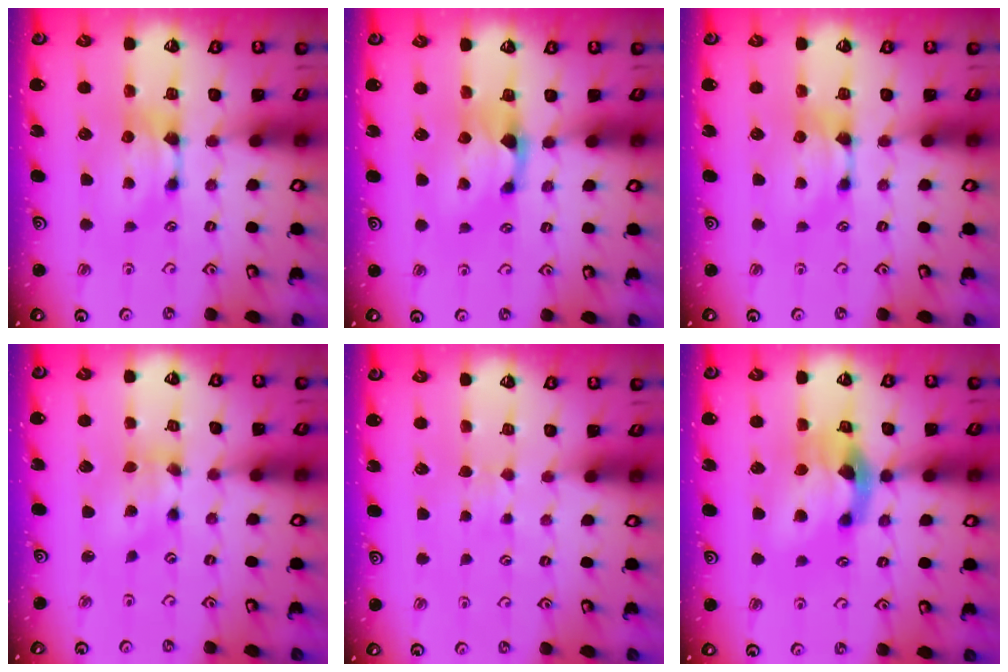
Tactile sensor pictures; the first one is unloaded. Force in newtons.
{"total": 1.3, "press": 0.4, "slide": 1.2}
{"total": 0.0}
{"total": 2.1, "press": 1.6, "slide": 1.3}
{"total": 4.6, "press": 4.5, "slide": 0.2}
{"total": 6.4, "press": 6.0, "slide": 2.2}